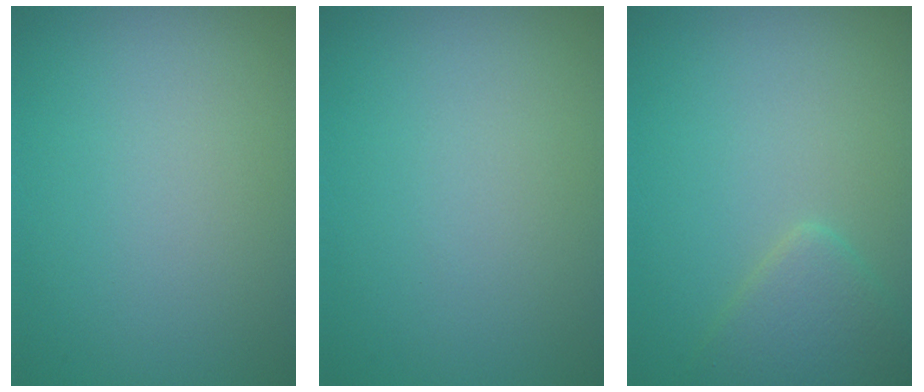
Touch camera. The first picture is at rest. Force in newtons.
{"total": 0.0}
{"total": 2.8, "press": 2.8, "slide": 0.1}